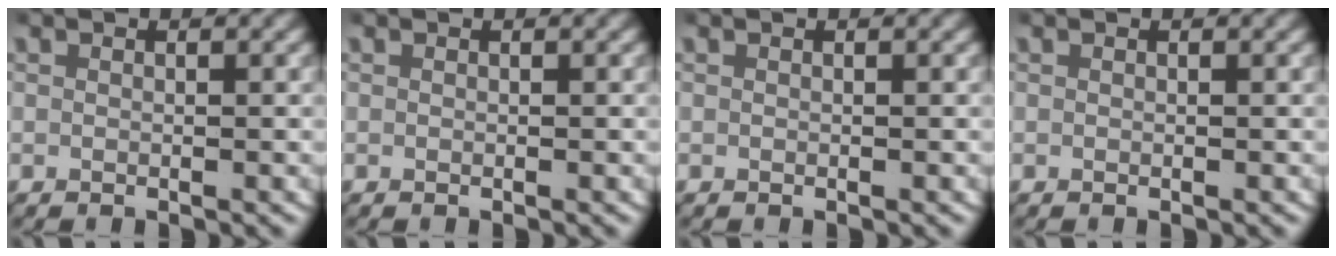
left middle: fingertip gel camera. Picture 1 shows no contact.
{"total": 0.0}
{"total": 0.0}
{"total": 0.0}